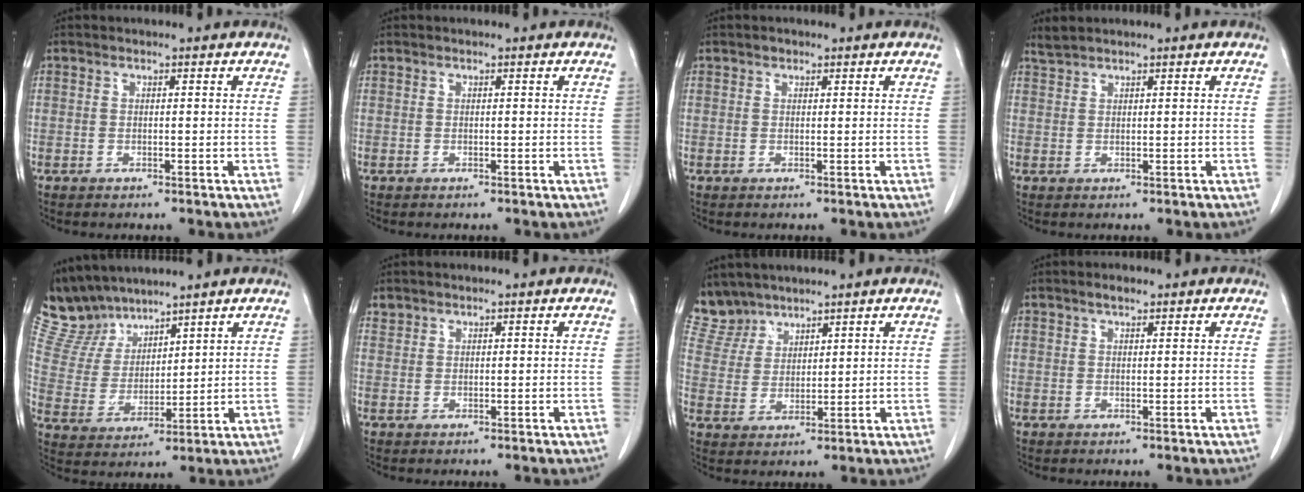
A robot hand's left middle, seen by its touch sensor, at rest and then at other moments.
{"total": 0.0}
{"total": 0.6, "force": [0.4, 0.5, 0.1], "torque": [-0.002, 0.000, 0.004]}
{"total": 1.4, "force": [1.4, 0.0, 0.1], "torque": [-0.006, 0.008, 0.034]}
{"total": 8.5, "force": [8.0, 2.8, 0.9], "torque": [-0.038, 0.016, 0.176]}
{"total": 0.9, "force": [0.8, 0.4, -0.1], "torque": [0.002, 0.005, 0.015]}
{"total": 5.5, "force": [5.1, 2.0, -0.4], "torque": [0.002, 0.004, 0.116]}
{"total": 1.3, "force": [1.0, 0.4, 0.7], "torque": [-0.017, 0.003, 0.018]}